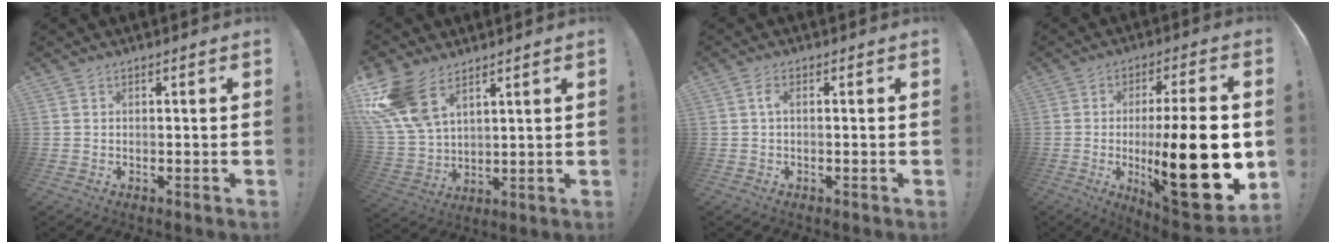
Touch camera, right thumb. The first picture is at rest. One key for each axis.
{"total": 14.3, "fx": 8.5, "fy": 8.2, "fz": 8.1, "tx": -0.163, "ty": -0.044, "tz": 0.166}
{"total": 2.0, "fx": -0.1, "fy": 0.6, "fz": 1.9, "tx": -0.037, "ty": 0.007, "tz": -0.004}
{"total": 26.3, "fx": -3.3, "fy": 6.8, "fz": 25.2, "tx": -0.405, "ty": -0.005, "tz": -0.045}